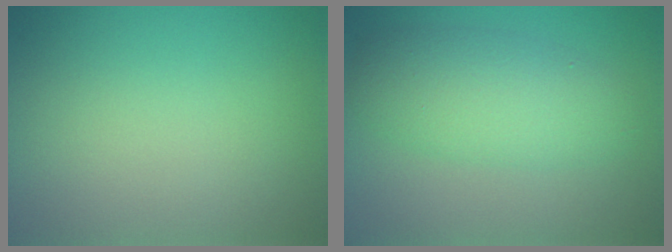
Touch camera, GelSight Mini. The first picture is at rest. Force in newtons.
{"total": 4.5, "press": 4.5, "slide": 0.1}